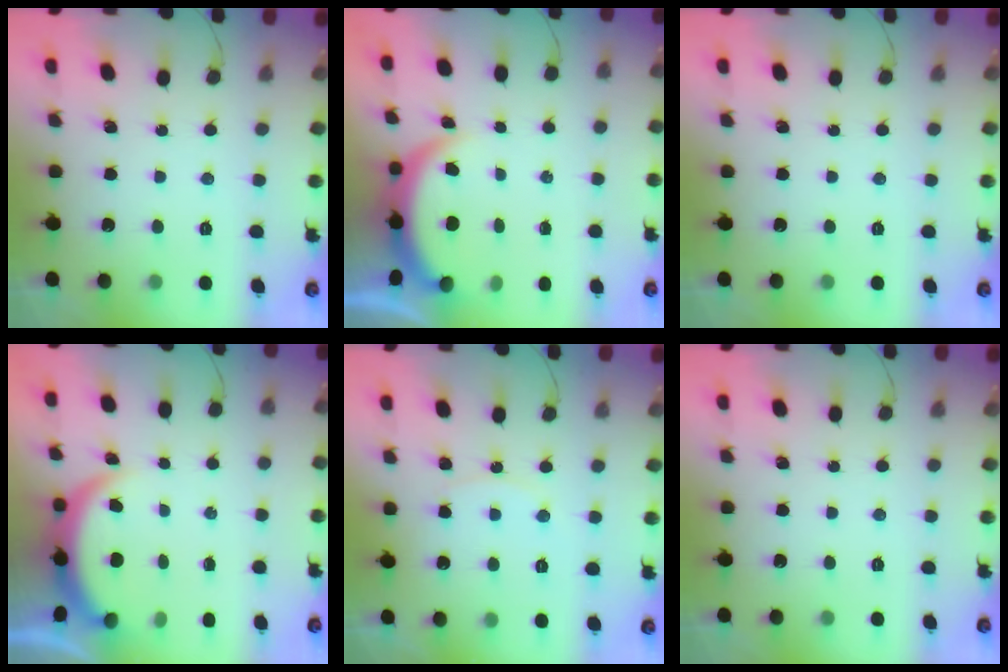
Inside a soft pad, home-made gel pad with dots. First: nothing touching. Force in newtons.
{"total": 3.7, "press": 3.7, "slide": 0.1}
{"total": 0.0}
{"total": 4.0, "press": 3.9, "slide": 0.3}
{"total": 5.8, "press": 5.7, "slide": 0.6}
{"total": 0.0}